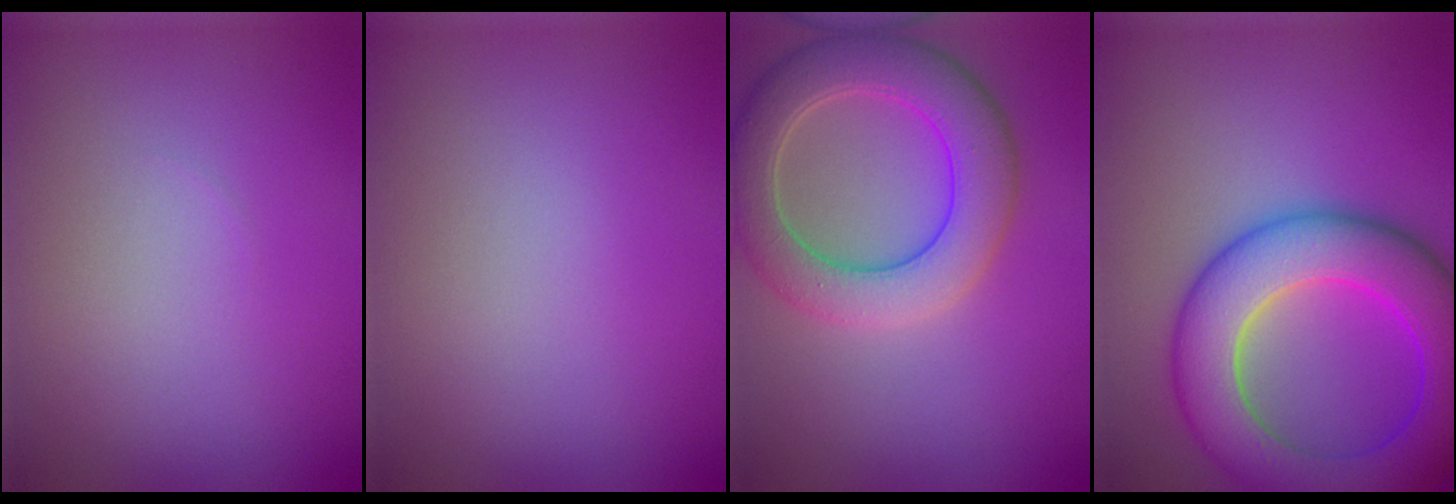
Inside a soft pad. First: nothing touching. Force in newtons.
{"total": 0.0}
{"total": 7.0, "press": 7.0, "slide": 0.7}
{"total": 10.2, "press": 10.2, "slide": 0.2}